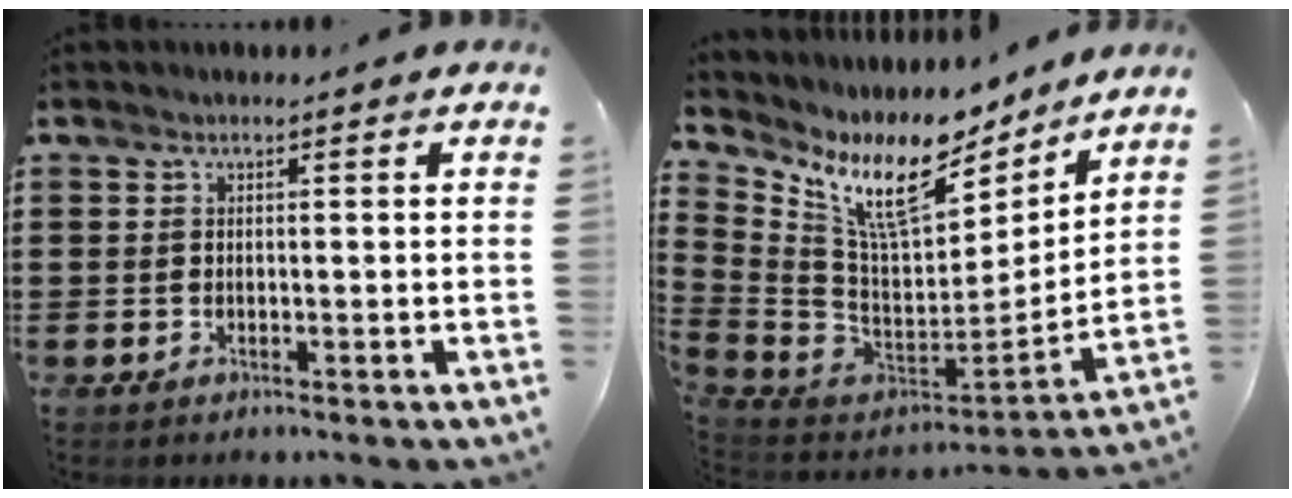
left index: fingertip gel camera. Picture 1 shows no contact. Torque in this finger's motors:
{"motor_torque": [2.14, 0.00, 0.91, 0.21]}